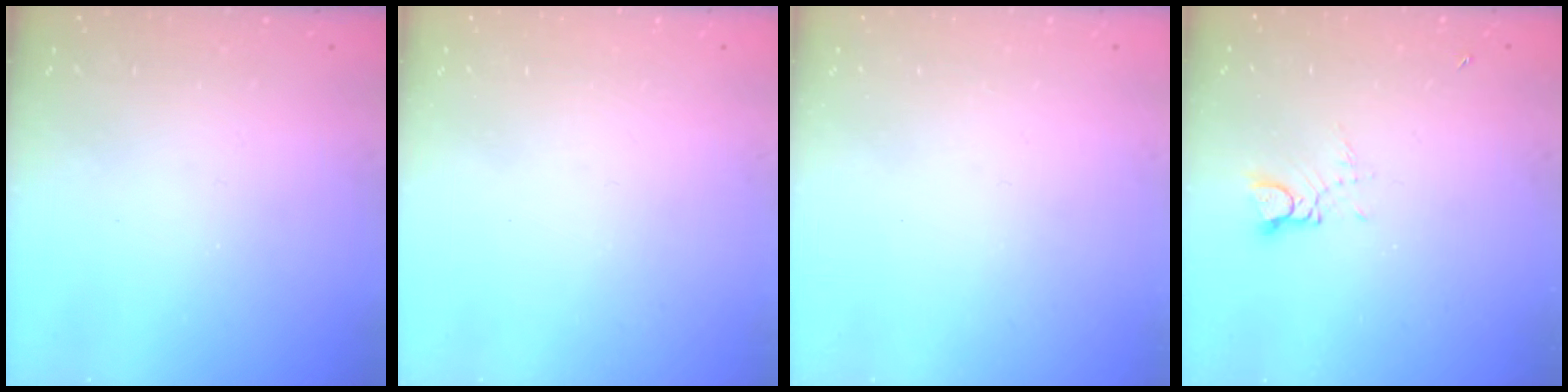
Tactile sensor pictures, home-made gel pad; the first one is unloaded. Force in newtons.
{"total": 0.0}
{"total": 0.0}
{"total": 3.2, "press": 3.2, "slide": 0.2}